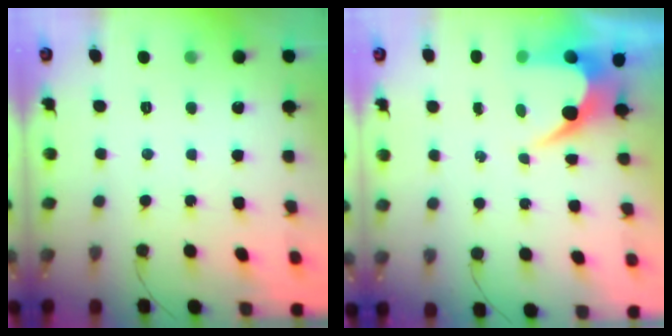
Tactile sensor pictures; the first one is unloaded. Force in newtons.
{"total": 5.9, "press": 5.9, "slide": 0.4}